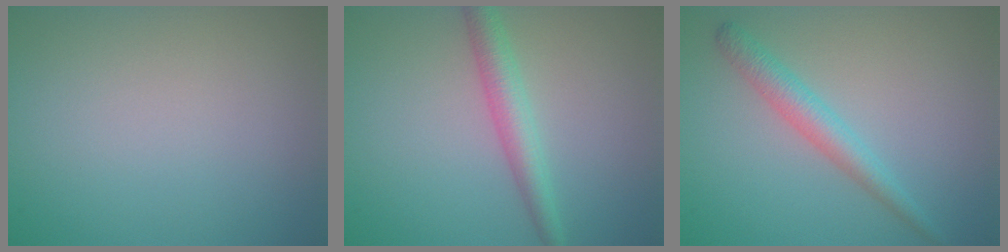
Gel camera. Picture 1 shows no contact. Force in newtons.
{"total": 3.0, "press": 3.0, "slide": 0.0}
{"total": 2.6, "press": 2.6, "slide": 0.1}